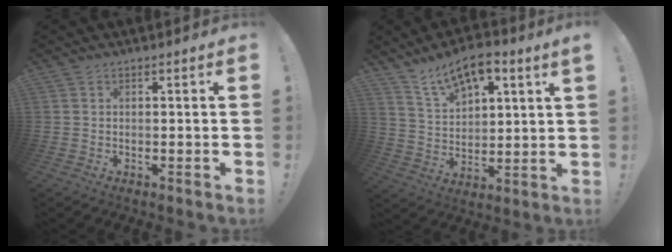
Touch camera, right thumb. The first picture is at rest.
{"total": 10.2, "force": [7.6, 4.0, 5.5], "torque": [-0.098, -0.038, 0.138]}